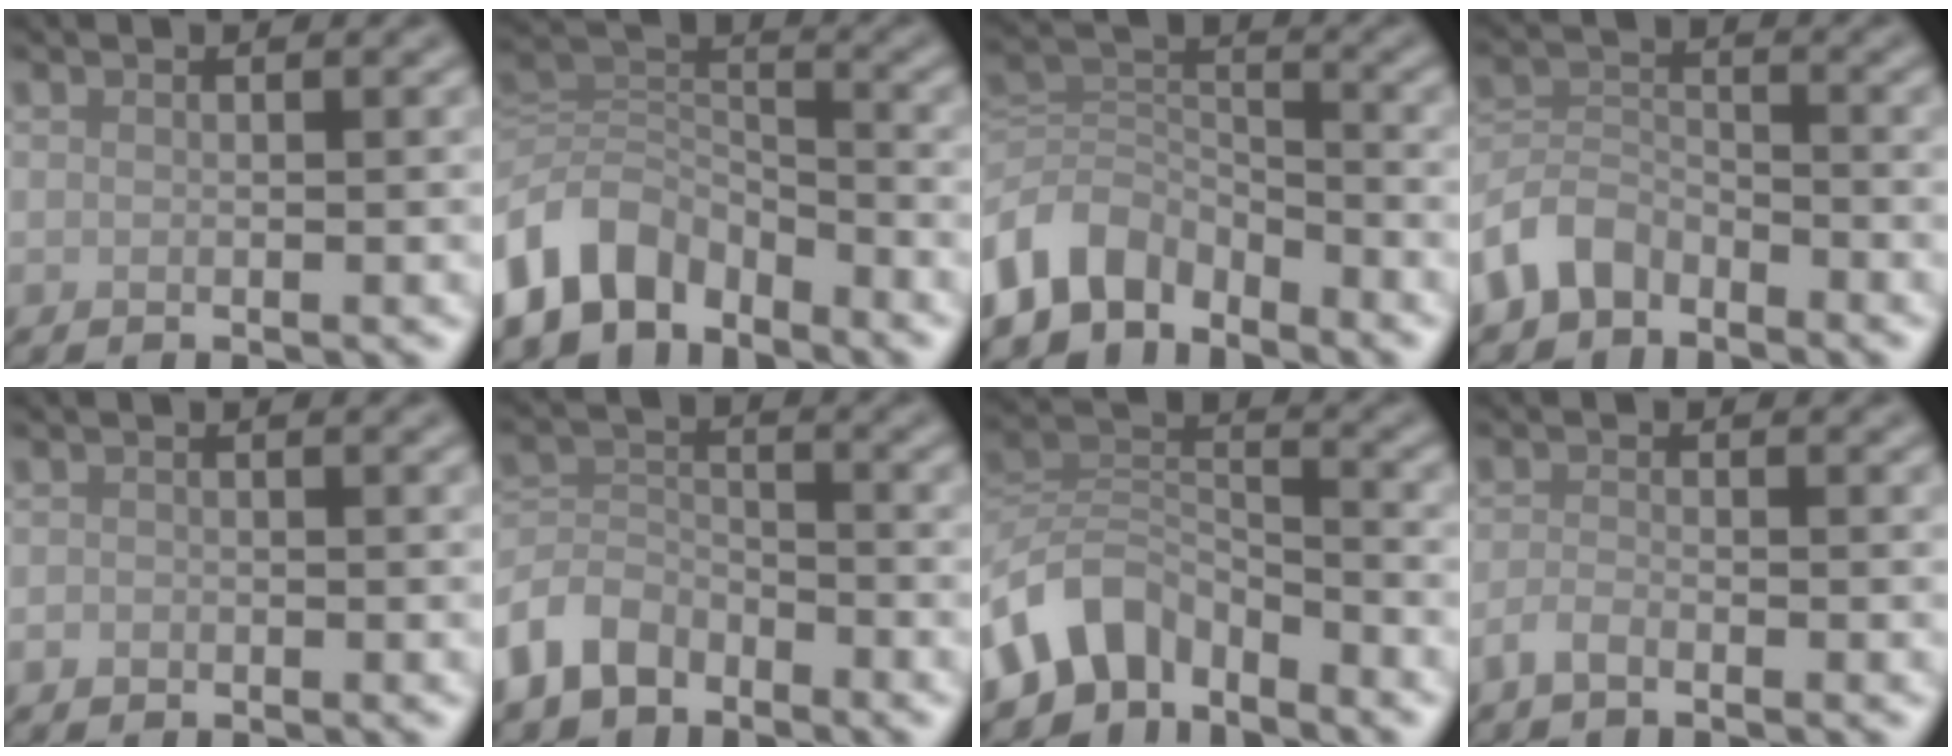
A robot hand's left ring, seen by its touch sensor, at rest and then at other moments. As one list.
[{"total": 7.1, "force": [-4.7, 4.3, 3.2], "torque": [-0.051, 0.002, -0.098]}, {"total": 5.9, "force": [-4.1, 3.6, 2.4], "torque": [-0.033, 0.003, -0.088]}, {"total": 4.3, "force": [-3.2, 2.5, 1.4], "torque": [-0.026, 0.001, -0.077]}, {"total": 0.7, "force": [-0.4, 0.5, 0.1], "torque": [0.000, -0.004, -0.008]}, {"total": 5.0, "force": [-3.5, 3.0, 1.8], "torque": [-0.038, -0.002, -0.083]}, {"total": 5.8, "force": [-4.4, 3.2, 1.9], "torque": [-0.023, -0.001, -0.094]}, {"total": 1.4, "force": [-1.0, 0.4, 0.8], "torque": [-0.021, 0.000, -0.025]}]